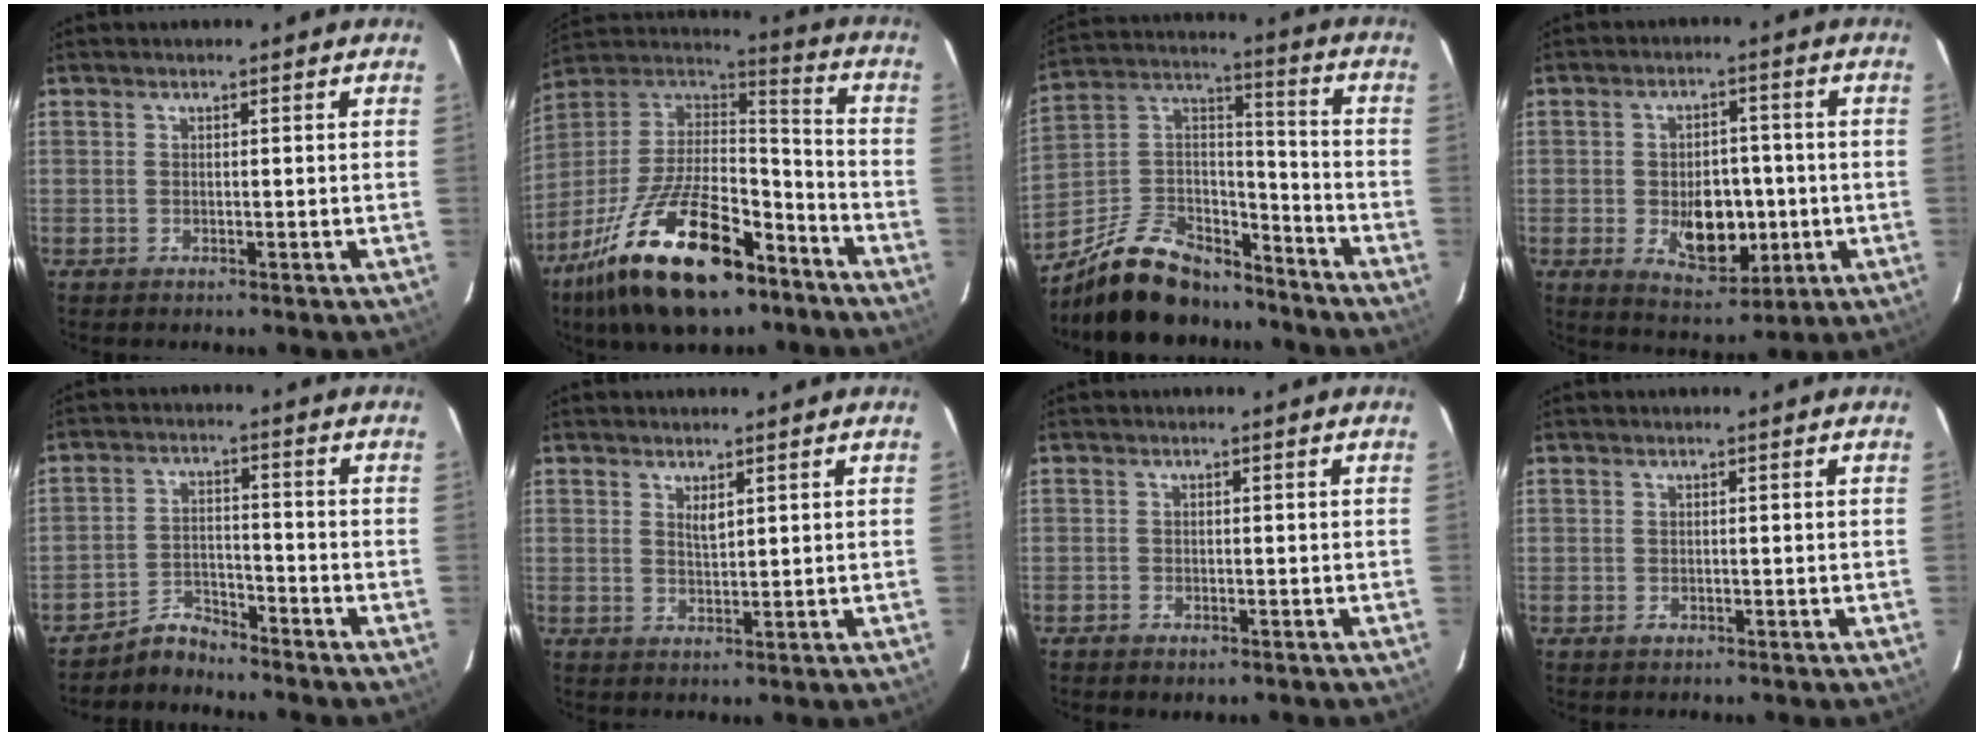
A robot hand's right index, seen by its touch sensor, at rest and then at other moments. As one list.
[{"total": 26.4, "force": [-15.6, 11.3, 18.1], "torque": [-0.355, -0.019, -0.255]}, {"total": 18.6, "force": [-14.5, 8.3, 8.3], "torque": [-0.183, 0.041, -0.234]}, {"total": 10.6, "force": [-2.0, 6.5, 8.1], "torque": [-0.140, -0.002, -0.015]}, {"total": 5.7, "force": [-5.4, 1.7, 0.6], "torque": [-0.021, 0.026, -0.098]}, {"total": 2.0, "force": [1.1, 0.7, 1.5], "torque": [-0.025, -0.001, 0.020]}, {"total": 2.0, "force": [-1.4, 1.2, 0.9], "torque": [-0.025, -0.004, -0.022]}, {"total": 0.8, "force": [-0.4, 0.7, 0.2], "torque": [-0.002, 0.000, -0.005]}]